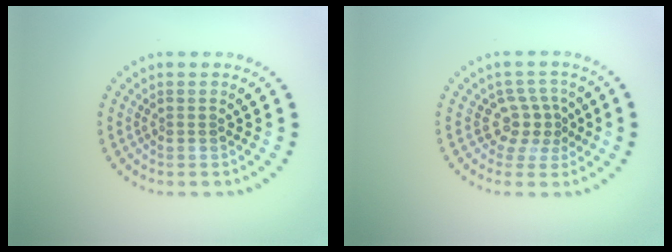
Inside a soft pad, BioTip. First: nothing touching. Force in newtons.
{"total": 2.6, "press": 1.9, "slide": 1.8}